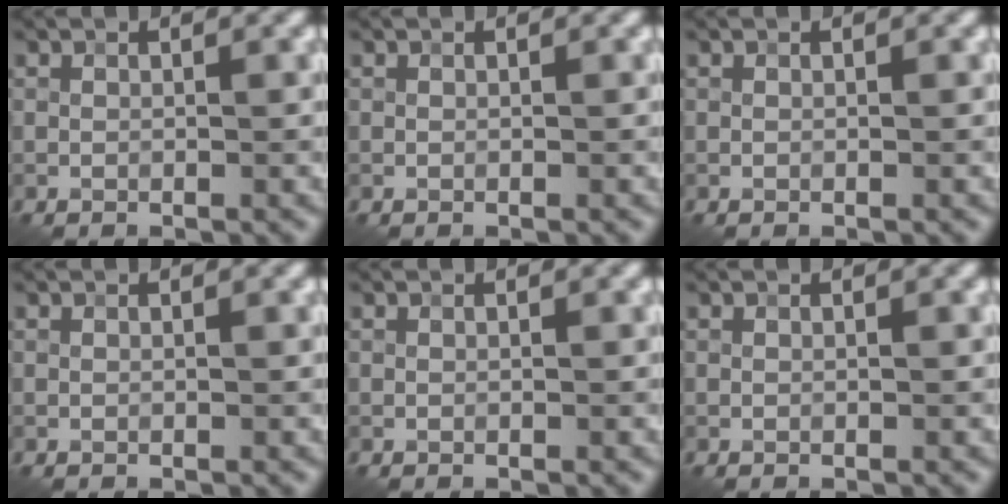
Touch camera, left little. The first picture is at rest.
{"total": 0.0}
{"total": 0.0}
{"total": 0.0}
{"total": 0.0}
{"total": 0.0}